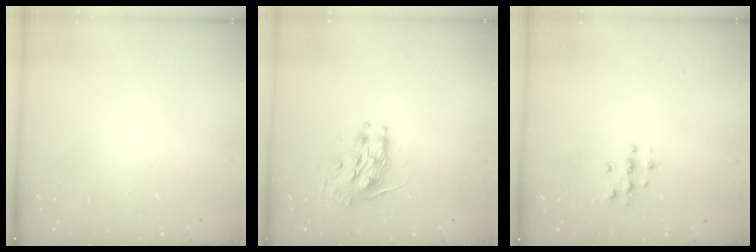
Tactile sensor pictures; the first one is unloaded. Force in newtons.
{"total": 9.7, "press": 9.7, "slide": 0.8}
{"total": 3.1, "press": 3.1, "slide": 0.3}